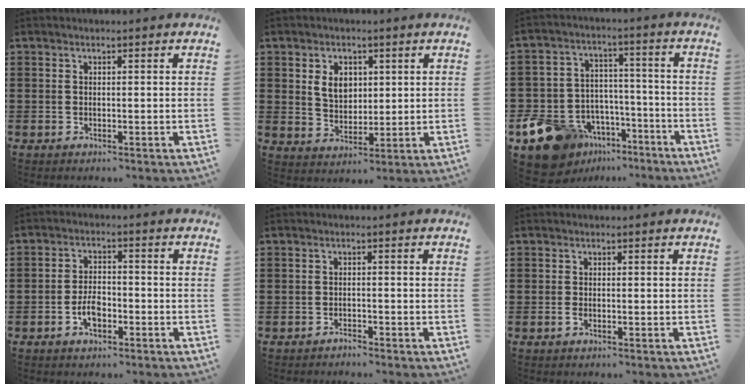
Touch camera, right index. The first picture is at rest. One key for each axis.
{"total": 5.0, "fx": 1.4, "fy": 3.9, "fz": 2.9, "tx": -0.064, "ty": 0.011, "tz": 0.021}
{"total": 12.0, "fx": -7.7, "fy": 8.4, "fz": 3.8, "tx": -0.118, "ty": 0.034, "tz": -0.140}
{"total": 4.2, "fx": -1.8, "fy": 2.2, "fz": 3.2, "tx": -0.070, "ty": 0.001, "tz": -0.036}
{"total": 1.2, "fx": -1.2, "fy": 0.2, "fz": -0.1, "tx": -0.004, "ty": 0.004, "tz": -0.026}
{"total": 0.8, "fx": -0.4, "fy": 0.3, "fz": 0.6, "tx": -0.021, "ty": -0.005, "tz": -0.009}